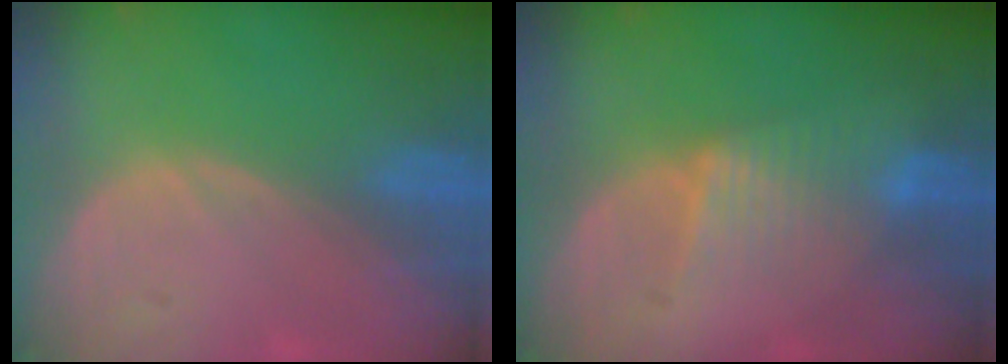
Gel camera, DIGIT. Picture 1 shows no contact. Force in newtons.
{"total": 4.5, "press": 4.5, "slide": 0.5}